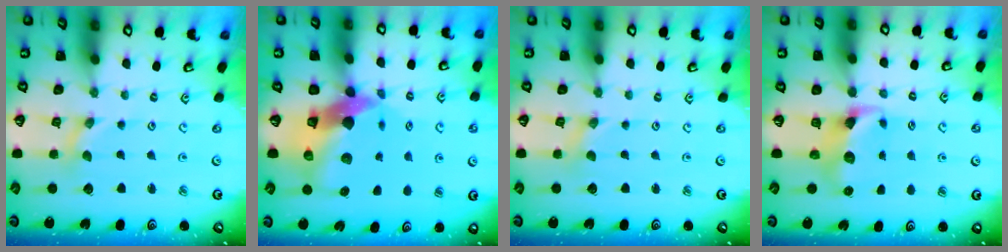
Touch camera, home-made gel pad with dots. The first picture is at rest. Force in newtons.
{"total": 14.0, "press": 13.8, "slide": 2.1}
{"total": 0.0}
{"total": 7.3, "press": 7.3, "slide": 0.7}